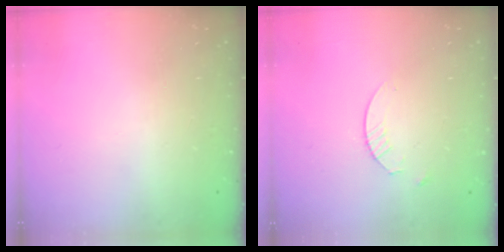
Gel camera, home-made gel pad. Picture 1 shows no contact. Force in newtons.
{"total": 2.4, "press": 2.4, "slide": 0.3}